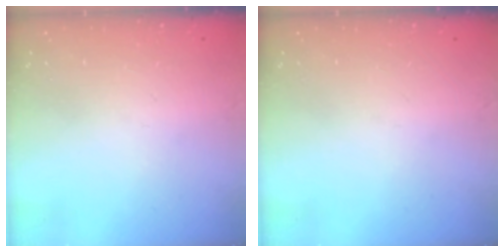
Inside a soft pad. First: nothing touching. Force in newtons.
{"total": 0.0}